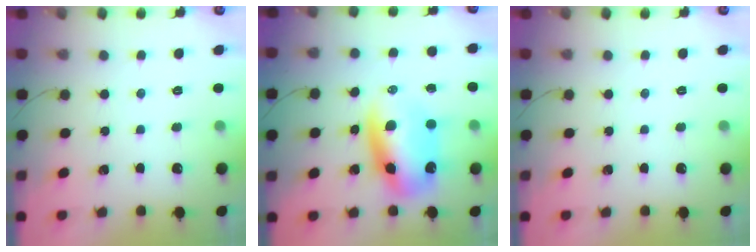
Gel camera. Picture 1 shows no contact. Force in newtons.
{"total": 10.6, "press": 10.3, "slide": 2.6}
{"total": 0.0}